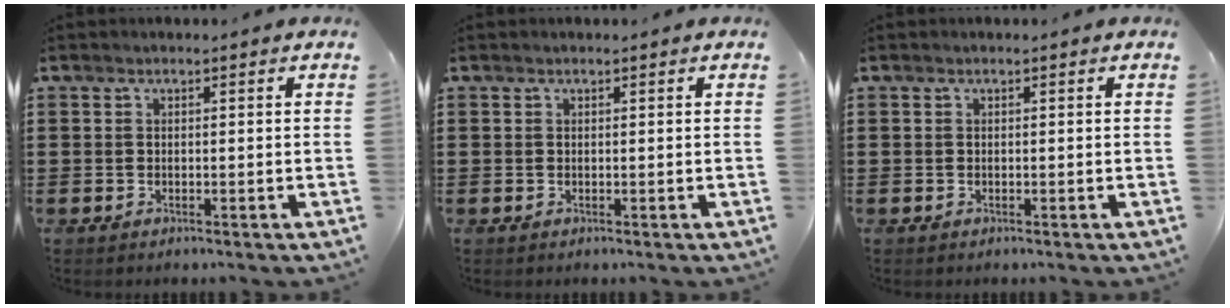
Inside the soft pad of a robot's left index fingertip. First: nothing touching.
{"total": 0.0}
{"total": 0.0}